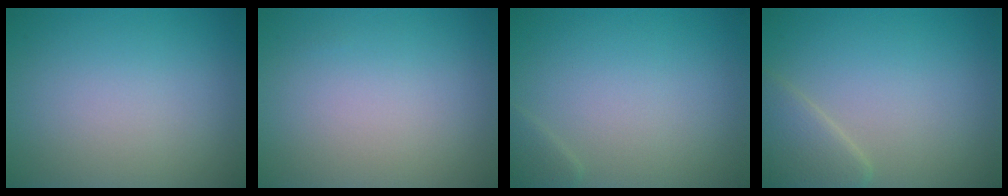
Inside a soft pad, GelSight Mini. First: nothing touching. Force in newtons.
{"total": 0.0}
{"total": 0.8, "press": 0.8, "slide": 0.1}
{"total": 2.7, "press": 2.6, "slide": 0.2}